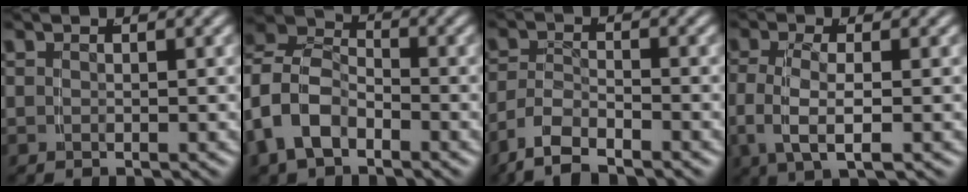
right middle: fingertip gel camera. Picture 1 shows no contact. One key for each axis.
{"total": 10.4, "fx": -1.1, "fy": 9.2, "fz": 4.6, "tx": -0.137, "ty": -0.018, "tz": -0.031}
{"total": 4.9, "fx": -3.2, "fy": 2.9, "fz": 2.4, "tx": -0.066, "ty": -0.017, "tz": -0.052}
{"total": 4.6, "fx": -0.5, "fy": 2.2, "fz": 4.0, "tx": -0.092, "ty": -0.008, "tz": -0.004}